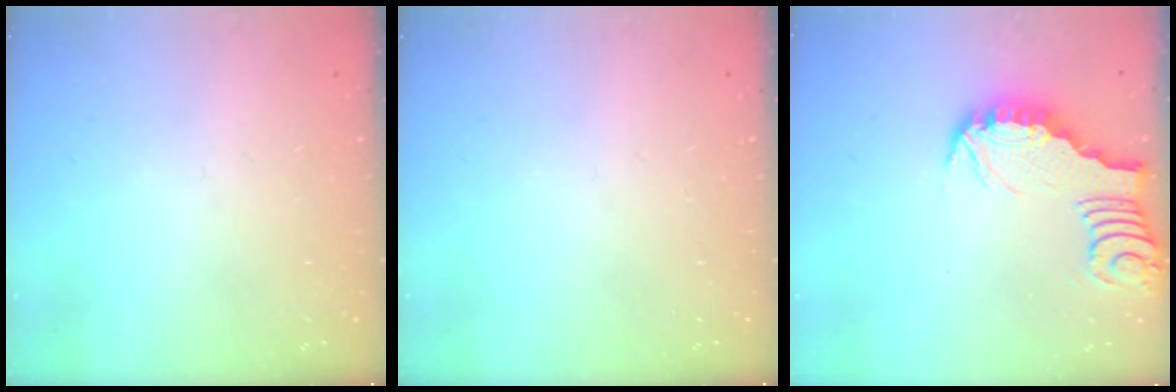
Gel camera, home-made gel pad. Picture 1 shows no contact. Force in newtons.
{"total": 0.0}
{"total": 3.0, "press": 3.0, "slide": 0.3}